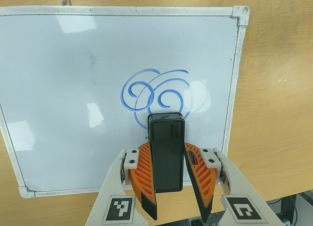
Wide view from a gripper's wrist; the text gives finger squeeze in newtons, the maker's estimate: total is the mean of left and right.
{"total": 5.4, "left": 5.2, "right": 5.6}